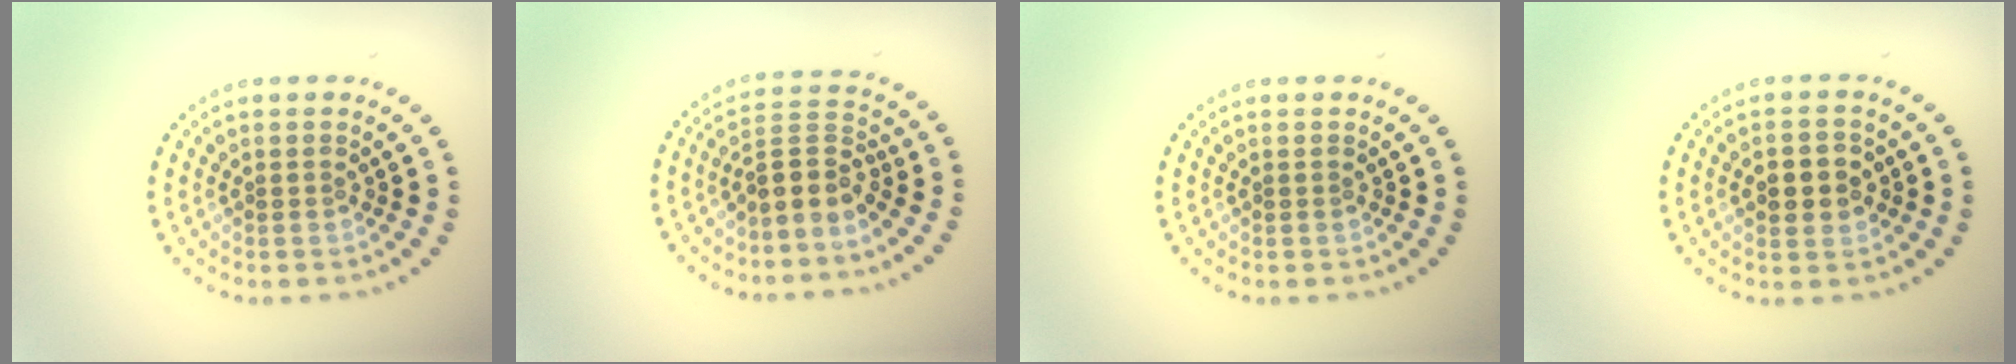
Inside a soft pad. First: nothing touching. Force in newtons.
{"total": 3.0, "press": 2.3, "slide": 1.9}
{"total": 0.0}
{"total": 3.0, "press": 3.0, "slide": 0.3}